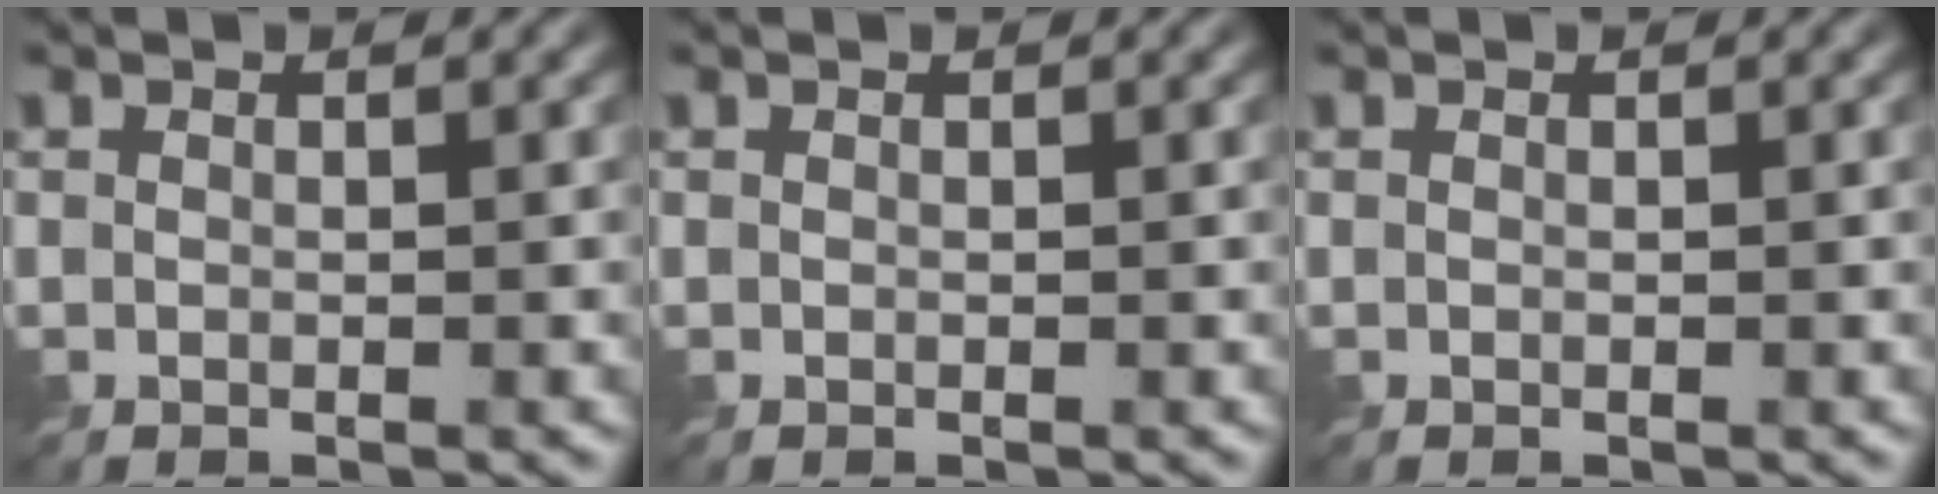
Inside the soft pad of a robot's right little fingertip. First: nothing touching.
{"total": 0.0}
{"total": 0.0}